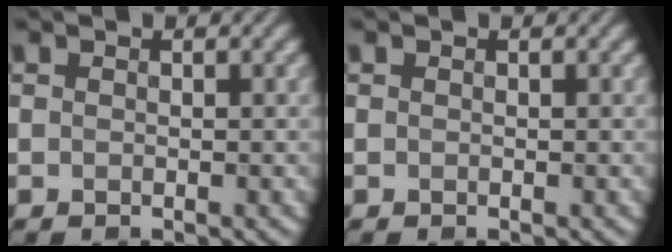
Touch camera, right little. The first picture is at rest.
{"total": 0.0}